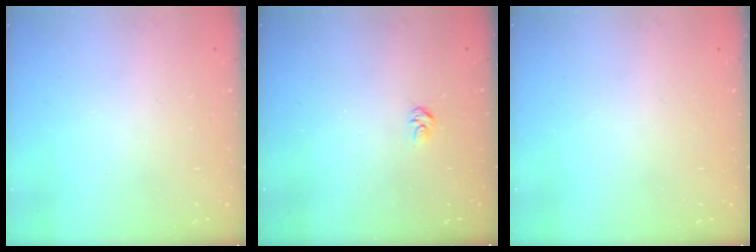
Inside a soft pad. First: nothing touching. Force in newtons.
{"total": 3.6, "press": 3.5, "slide": 0.5}
{"total": 0.0}